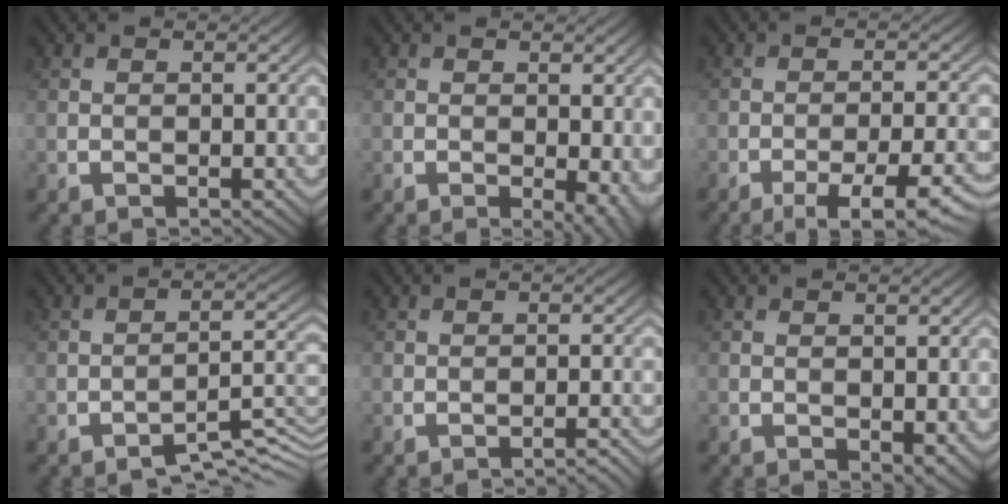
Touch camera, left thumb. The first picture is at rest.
{"total": 2.8, "force": [-0.6, 1.0, 2.5], "torque": [-0.031, -0.005, -0.007]}
{"total": 9.4, "force": [-6.4, 1.7, 6.7], "torque": [-0.108, 0.003, -0.081]}
{"total": 5.9, "force": [-4.2, 1.2, 4.0], "torque": [-0.056, 0.009, -0.062]}
{"total": 1.7, "force": [-1.4, 0.1, 1.0], "torque": [-0.007, 0.008, -0.027]}
{"total": 1.8, "force": [-0.5, 1.0, 1.5], "torque": [-0.023, -0.010, -0.006]}